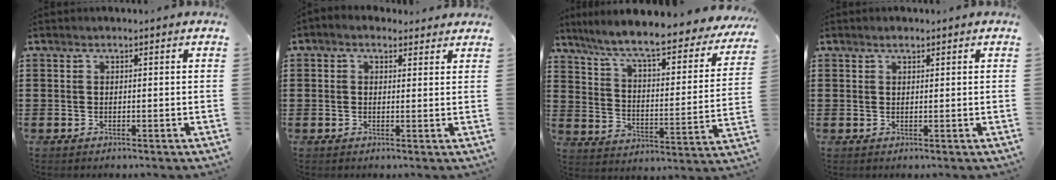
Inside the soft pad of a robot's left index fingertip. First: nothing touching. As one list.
[{"total": 1.5, "force": [0.9, 1.0, 0.5], "torque": [-0.014, 0.007, 0.017]}, {"total": 8.5, "force": [7.2, 0.1, 4.5], "torque": [-0.116, -0.056, 0.117]}, {"total": 0.9, "force": [0.7, 0.4, 0.5], "torque": [-0.010, 0.002, 0.013]}]